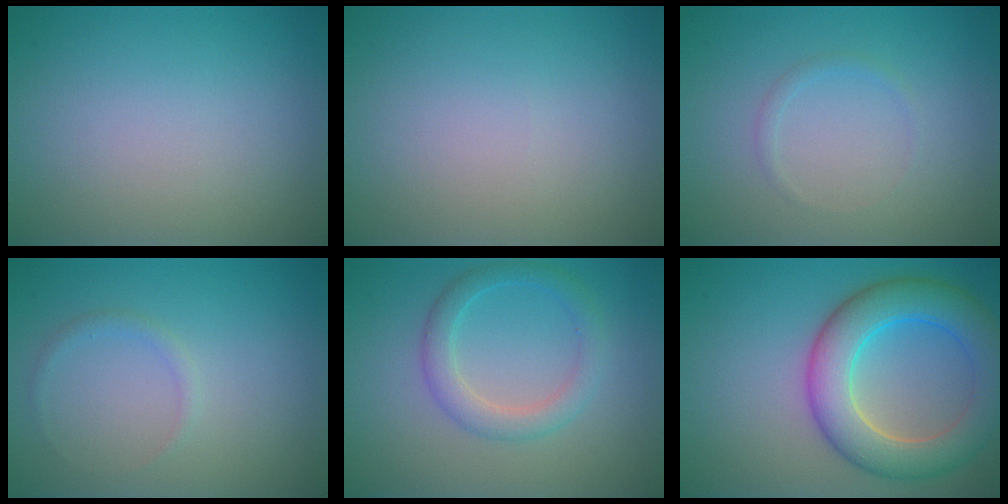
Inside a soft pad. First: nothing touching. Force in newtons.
{"total": 0.0}
{"total": 0.7, "press": 0.7, "slide": 0.0}
{"total": 0.9, "press": 0.8, "slide": 0.1}
{"total": 2.8, "press": 2.8, "slide": 0.0}
{"total": 7.6, "press": 7.6, "slide": 0.2}